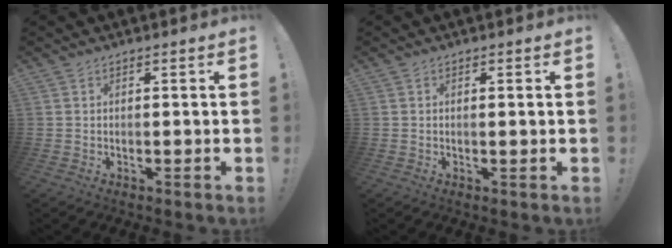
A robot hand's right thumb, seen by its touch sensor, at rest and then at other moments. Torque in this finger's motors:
{"motor_torque": [0.12, -0.05, 0.02, -0.16, 0.00]}